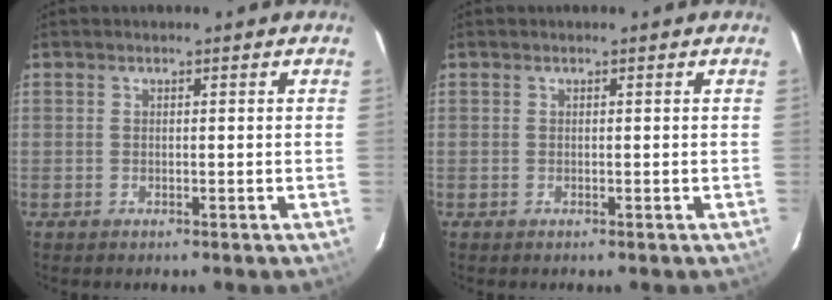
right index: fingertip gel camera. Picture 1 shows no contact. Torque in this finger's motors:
{"motor_torque": [-0.12, 0.12, 0.03, 0.00]}